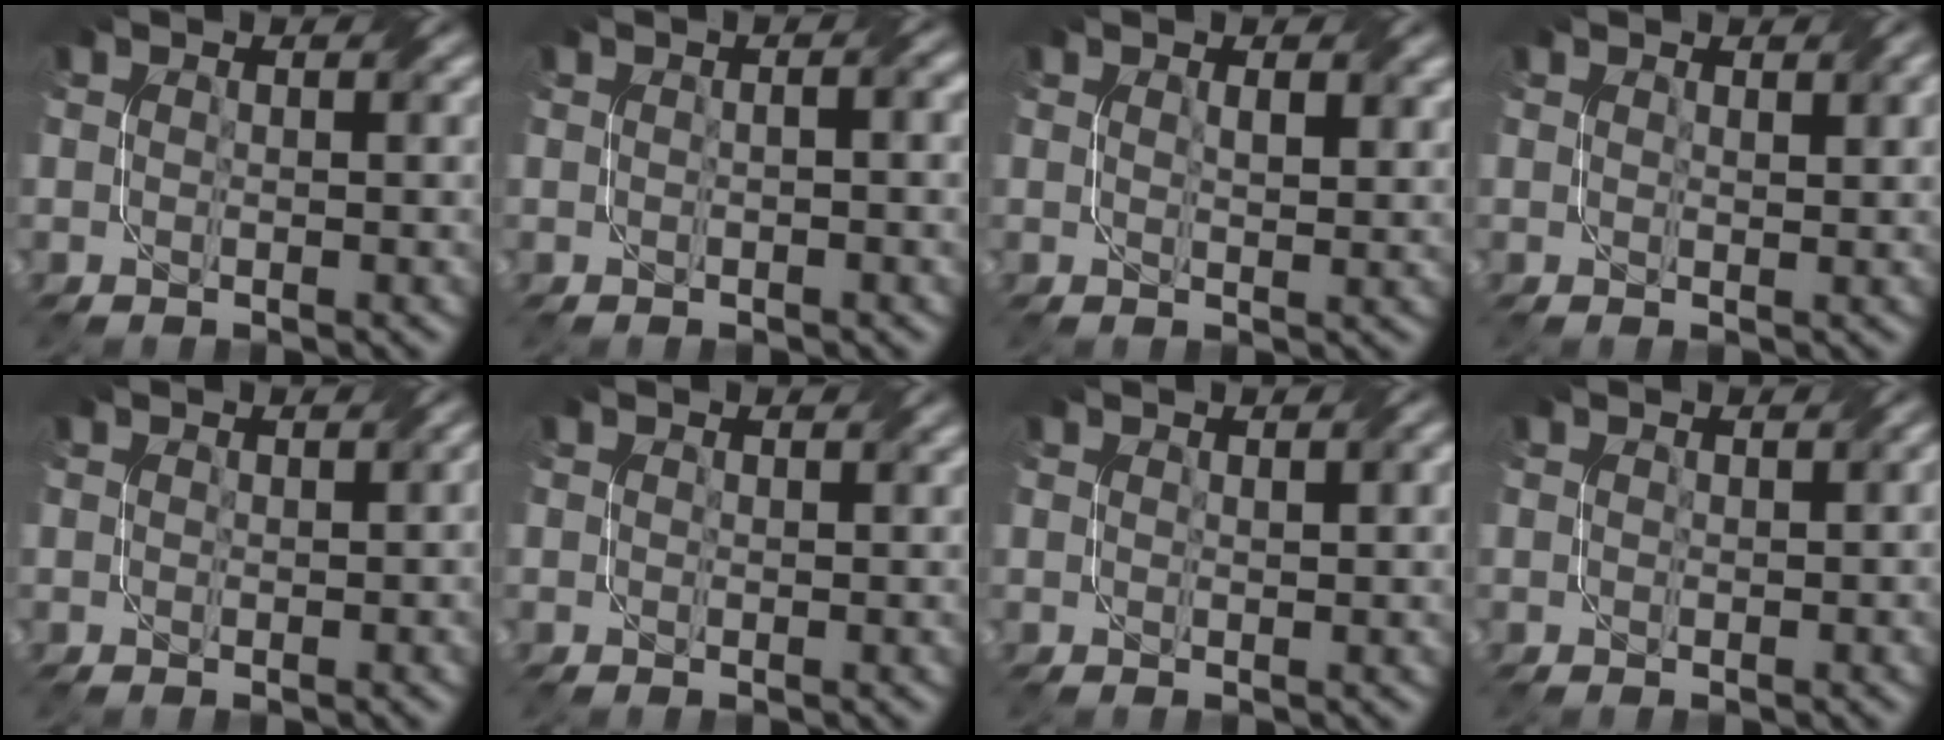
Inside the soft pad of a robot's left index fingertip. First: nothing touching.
{"total": 3.4, "force": [0.6, 1.5, 3.0], "torque": [-0.025, 0.014, -0.008]}
{"total": 1.4, "force": [0.7, 0.4, 1.2], "torque": [-0.019, -0.003, 0.014]}
{"total": 1.5, "force": [1.0, 0.3, 1.0], "torque": [-0.012, -0.002, 0.018]}
{"total": 0.6, "force": [-0.5, 0.3, 0.2], "torque": [0.002, 0.003, -0.008]}
{"total": 0.7, "force": [-0.6, 0.1, -0.3], "torque": [0.008, 0.001, -0.010]}
{"total": 1.5, "force": [0.7, 0.3, 1.4], "torque": [-0.015, 0.002, 0.012]}
{"total": 0.6, "force": [-0.6, 0.2, 0.1], "torque": [0.002, 0.002, -0.008]}